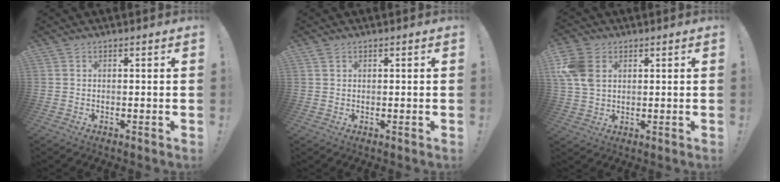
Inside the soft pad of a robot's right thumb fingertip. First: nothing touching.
{"total": 0.9, "force": [0.6, 0.6, 0.3], "torque": [-0.001, -0.001, 0.010]}
{"total": 10.4, "force": [3.1, 7.5, 6.4], "torque": [-0.134, 0.004, 0.065]}